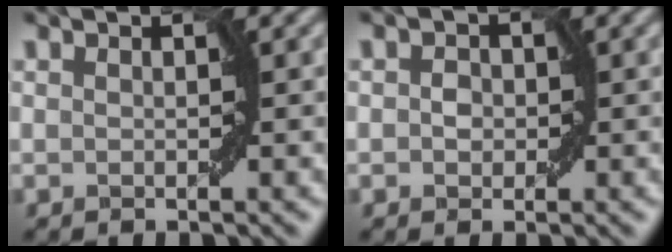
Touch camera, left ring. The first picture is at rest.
{"total": 1.3, "force": [0.0, 1.2, 0.6], "torque": [-0.010, 0.001, -0.004]}